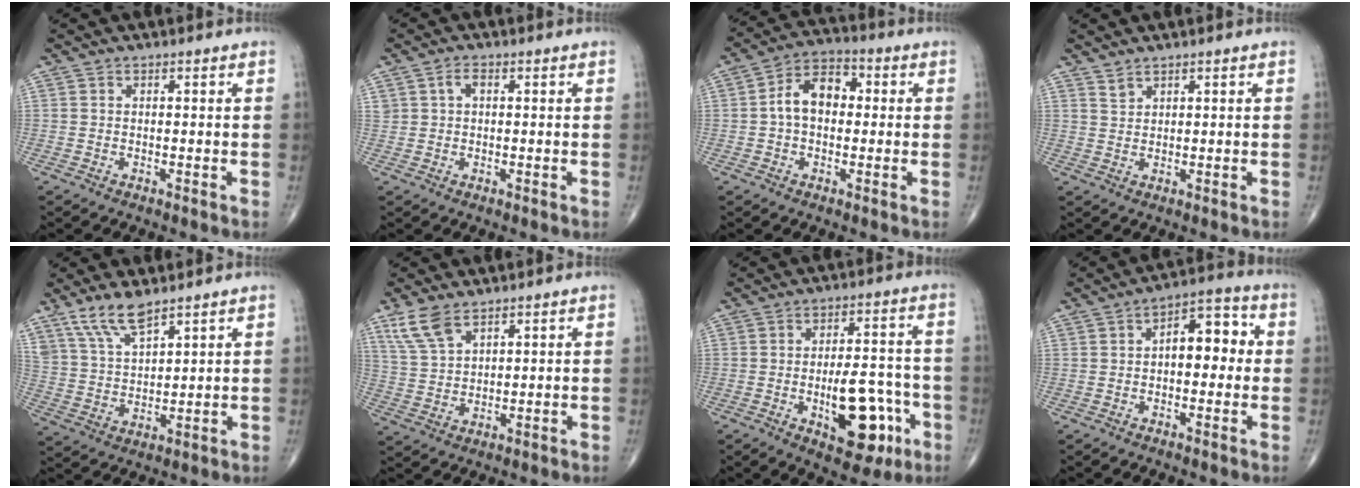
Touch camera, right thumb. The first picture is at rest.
{"total": 2.3, "force": [0.7, 1.5, 1.6], "torque": [-0.026, 0.007, 0.015]}
{"total": 8.7, "force": [0.4, 5.8, 6.4], "torque": [-0.096, 0.029, -0.004]}
{"total": 2.3, "force": [2.1, 0.6, 0.9], "torque": [-0.016, -0.012, 0.046]}
{"total": 8.6, "force": [6.4, 2.6, 5.1], "torque": [-0.098, -0.028, 0.137]}
{"total": 6.8, "force": [4.5, 3.0, 4.1], "torque": [-0.082, -0.012, 0.098]}
{"total": 14.0, "force": [-4.9, 6.7, 11.3], "torque": [-0.128, 0.029, -0.063]}
{"total": 9.2, "force": [0.6, 5.1, 7.6], "torque": [-0.076, 0.029, -0.001]}